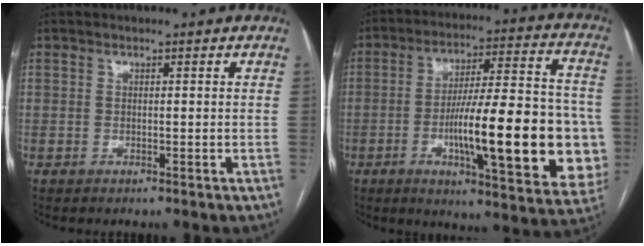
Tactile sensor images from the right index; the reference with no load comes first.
{"total": 24.0, "force": [-5.0, 4.4, 23.1], "torque": [-0.283, 0.012, -0.062]}